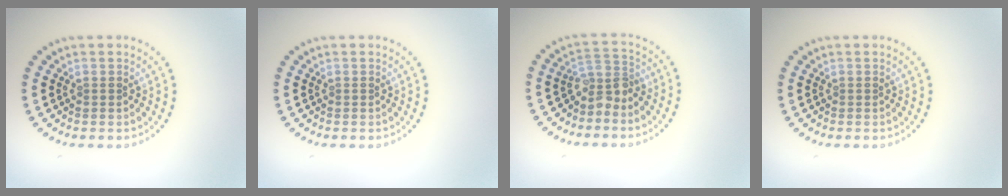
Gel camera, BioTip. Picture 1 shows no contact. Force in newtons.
{"total": 0.0}
{"total": 2.6, "press": 1.9, "slide": 1.7}
{"total": 0.0}